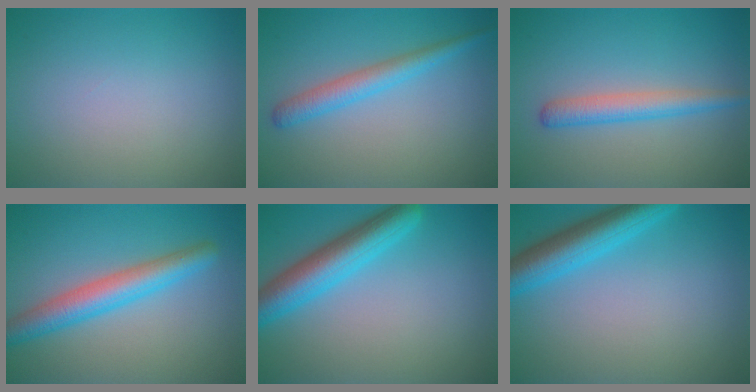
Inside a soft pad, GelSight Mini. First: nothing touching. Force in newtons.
{"total": 2.8, "press": 2.8, "slide": 0.1}
{"total": 2.9, "press": 2.9, "slide": 0.1}
{"total": 4.6, "press": 4.6, "slide": 0.1}
{"total": 5.6, "press": 5.6, "slide": 0.3}
{"total": 5.3, "press": 5.3, "slide": 0.3}